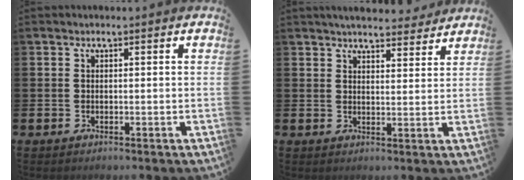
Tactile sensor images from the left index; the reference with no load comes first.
{"total": 4.6, "force": [4.5, 0.6, 0.6], "torque": [-0.009, -0.023, 0.079]}